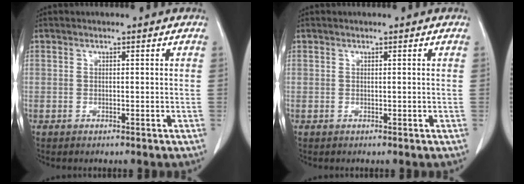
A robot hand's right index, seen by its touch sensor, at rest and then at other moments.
{"total": 0.0}